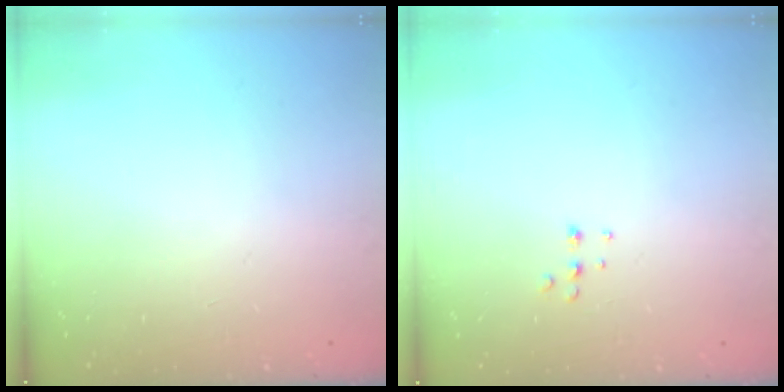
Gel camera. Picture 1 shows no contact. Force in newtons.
{"total": 4.5, "press": 4.4, "slide": 0.7}